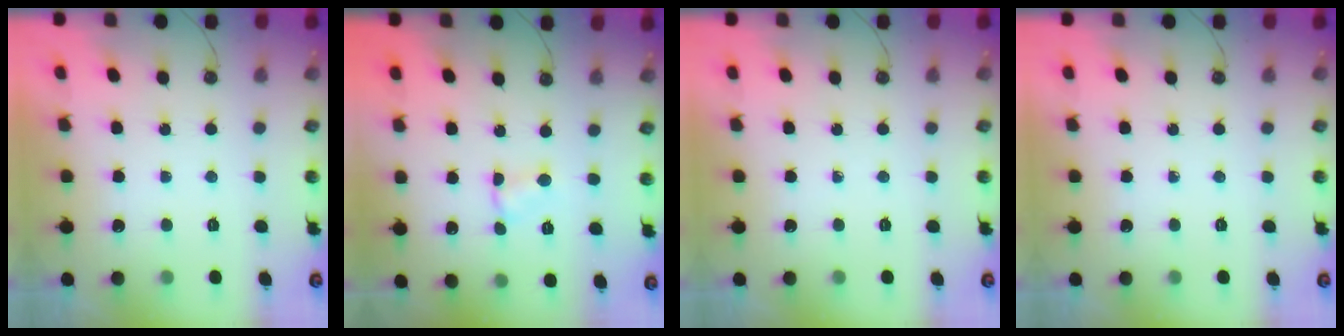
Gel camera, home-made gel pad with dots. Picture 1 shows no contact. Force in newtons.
{"total": 2.5, "press": 2.5, "slide": 0.4}
{"total": 0.0}
{"total": 0.0}